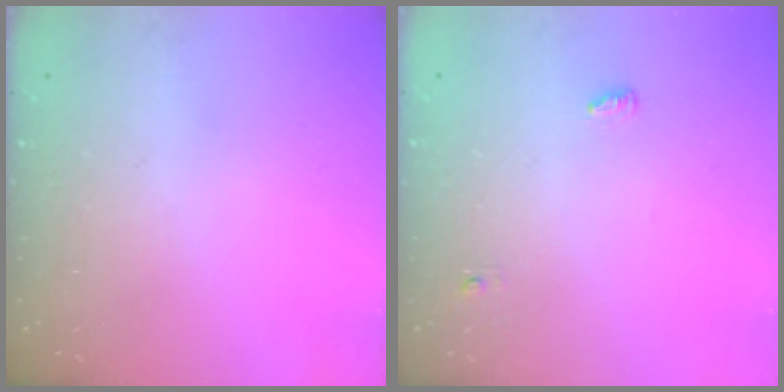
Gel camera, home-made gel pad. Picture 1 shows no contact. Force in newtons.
{"total": 3.5, "press": 3.4, "slide": 1.0}